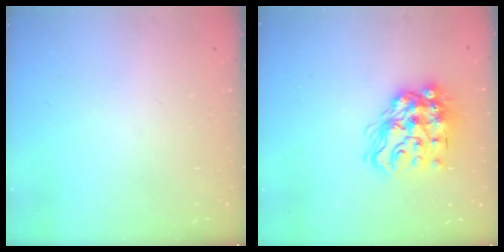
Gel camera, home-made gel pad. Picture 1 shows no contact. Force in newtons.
{"total": 17.8, "press": 17.7, "slide": 1.1}